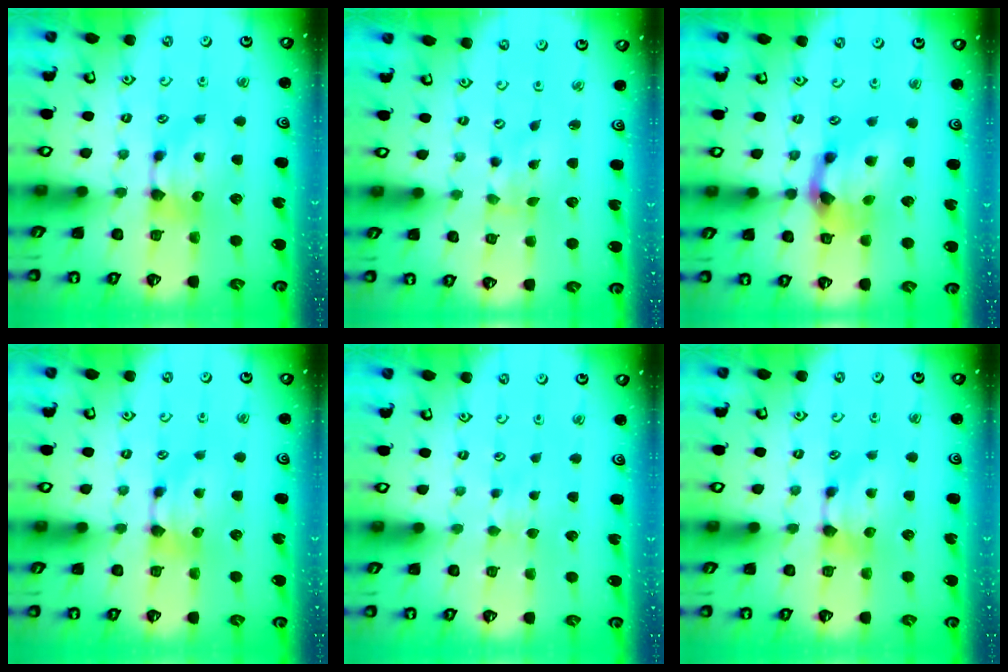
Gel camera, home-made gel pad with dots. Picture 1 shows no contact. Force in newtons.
{"total": 3.6, "press": 3.5, "slide": 0.8}
{"total": 5.8, "press": 5.2, "slide": 2.5}
{"total": 0.0}
{"total": 2.5, "press": 2.5, "slide": 0.5}
{"total": 0.0}